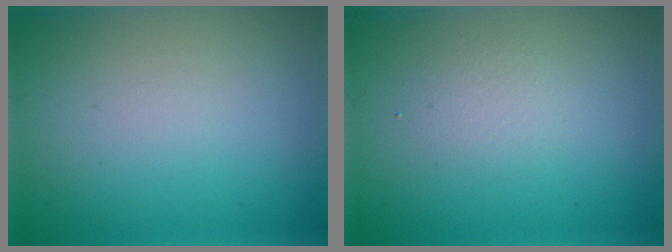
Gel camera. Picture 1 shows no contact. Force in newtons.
{"total": 1.4, "press": 1.4, "slide": 0.1}